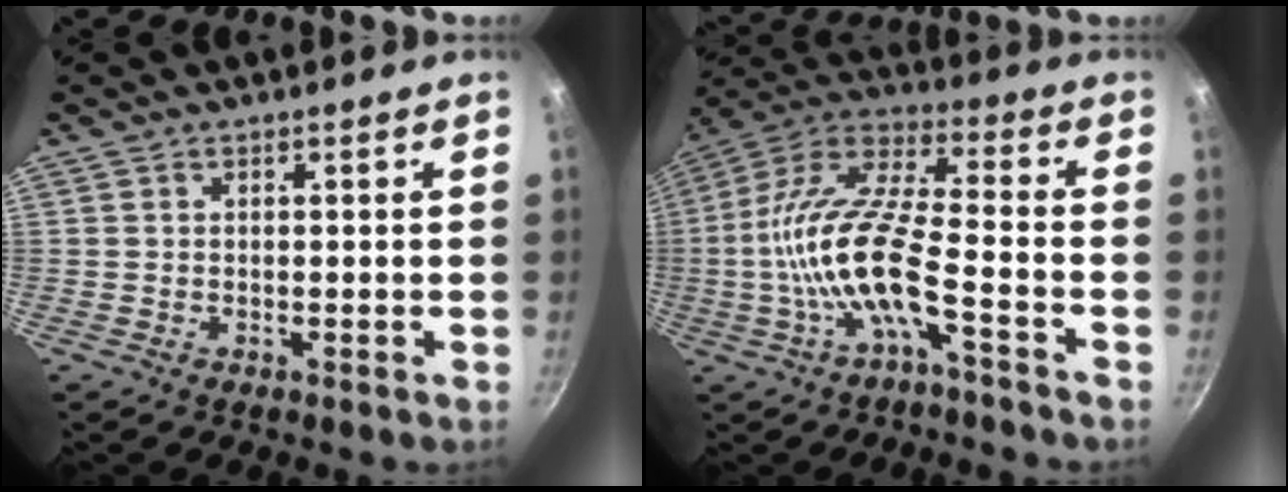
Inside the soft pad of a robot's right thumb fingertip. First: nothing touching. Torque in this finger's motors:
{"motor_torque": [0.06, 1.04, 1.99, -0.78, 0.23]}